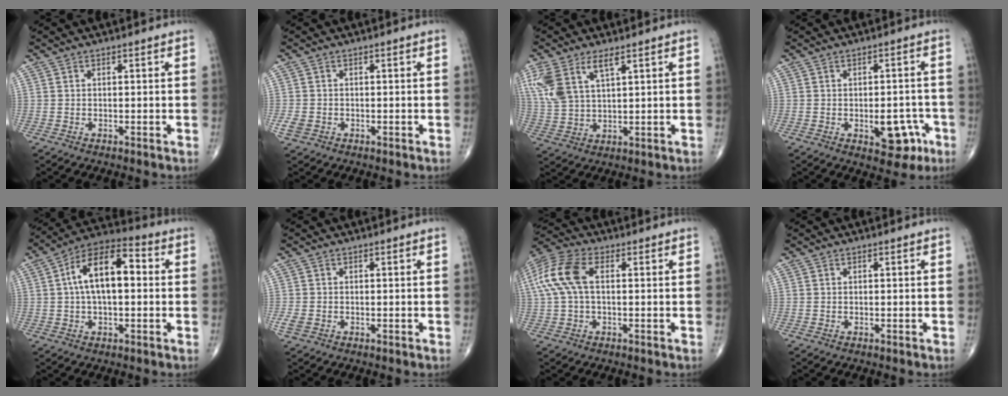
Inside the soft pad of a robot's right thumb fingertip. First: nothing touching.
{"total": 2.3, "force": [-1.0, 1.8, 1.0], "torque": [-0.020, 0.004, -0.020]}
{"total": 9.6, "force": [4.9, 4.1, 7.2], "torque": [-0.171, -0.004, 0.108]}
{"total": 7.9, "force": [-2.8, 4.4, 5.9], "torque": [-0.048, 0.018, -0.024]}
{"total": 13.9, "force": [1.7, 7.0, 11.9], "torque": [-0.198, 0.035, 0.018]}
{"total": 1.8, "force": [-0.5, 1.3, 1.0], "torque": [-0.030, -0.002, -0.010]}
{"total": 10.6, "force": [1.6, 5.6, 8.8], "torque": [-0.216, 0.031, 0.029]}
{"total": 0.0}